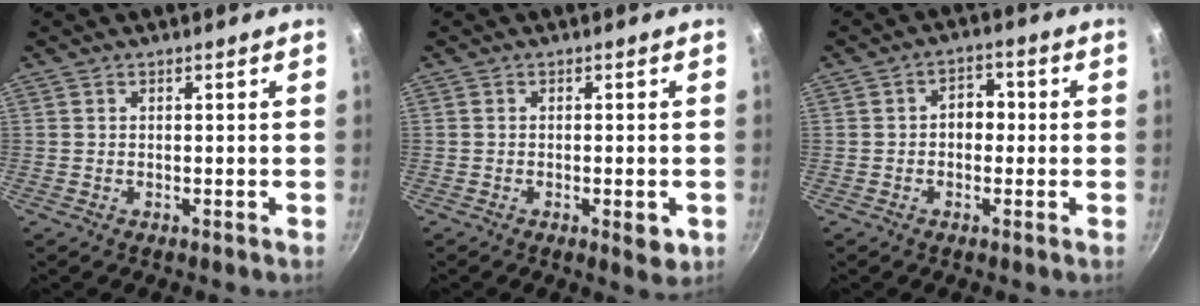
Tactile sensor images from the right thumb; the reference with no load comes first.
{"total": 3.7, "force": [-1.2, 1.3, 3.2], "torque": [-0.046, -0.001, -0.014]}
{"total": 4.4, "force": [-0.2, 3.3, 2.9], "torque": [-0.012, 0.014, -0.008]}